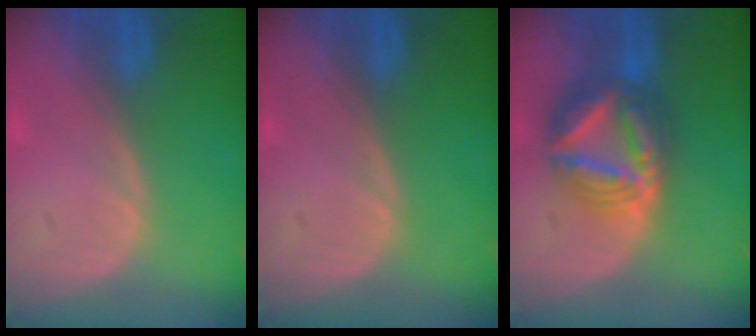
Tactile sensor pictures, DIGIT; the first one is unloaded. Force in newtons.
{"total": 0.0}
{"total": 9.1, "press": 9.1, "slide": 0.9}